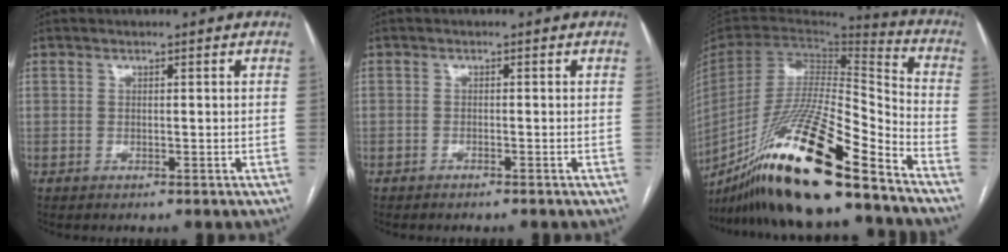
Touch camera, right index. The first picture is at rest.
{"total": 0.8, "force": [-0.7, 0.0, 0.3], "torque": [-0.007, 0.000, -0.011]}
{"total": 27.1, "force": [-19.2, 1.8, 19.1], "torque": [-0.354, -0.050, -0.346]}